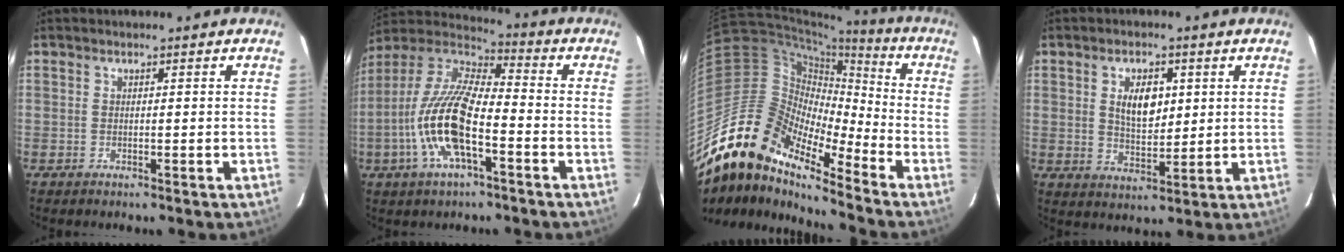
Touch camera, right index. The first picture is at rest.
{"total": 16.7, "force": [-5.7, 5.6, 14.6], "torque": [-0.299, -0.006, -0.118]}
{"total": 17.8, "force": [-14.4, 5.7, 8.8], "torque": [-0.138, -0.008, -0.291]}
{"total": 7.0, "force": [1.9, 3.8, 5.5], "torque": [-0.094, 0.004, 0.038]}